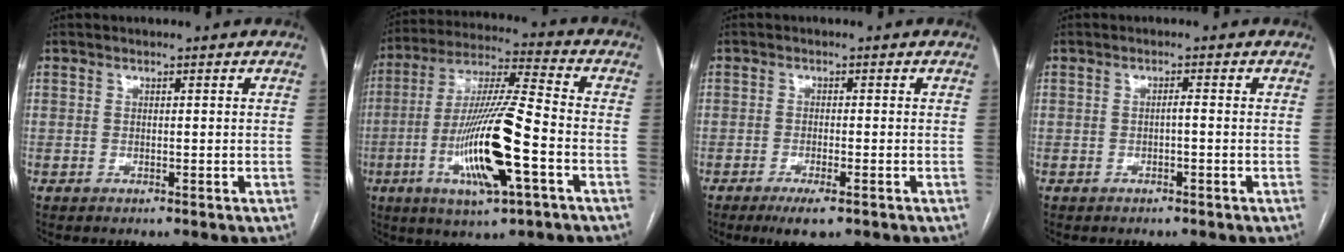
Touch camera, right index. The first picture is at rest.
{"total": 17.2, "force": [-5.2, 1.6, 16.3], "torque": [-0.323, -0.011, -0.090]}
{"total": 4.0, "force": [-2.5, 0.8, 3.0], "torque": [-0.052, -0.007, -0.039]}
{"total": 0.7, "force": [-0.3, 0.0, 0.7], "torque": [-0.008, 0.003, -0.005]}